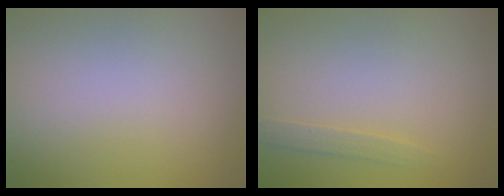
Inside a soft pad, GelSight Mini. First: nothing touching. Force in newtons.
{"total": 1.0, "press": 1.0, "slide": 0.1}